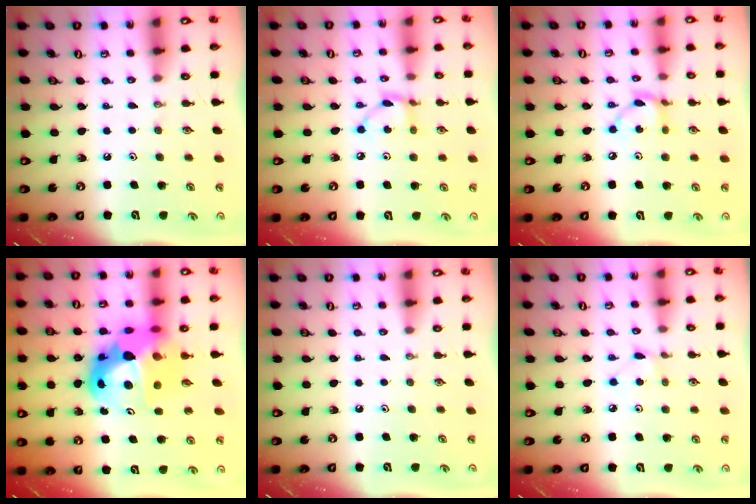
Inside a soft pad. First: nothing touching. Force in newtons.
{"total": 5.3, "press": 5.3, "slide": 0.3}
{"total": 6.7, "press": 6.7, "slide": 0.2}
{"total": 17.5, "press": 17.4, "slide": 1.6}
{"total": 0.0}
{"total": 3.0, "press": 3.0, "slide": 0.4}